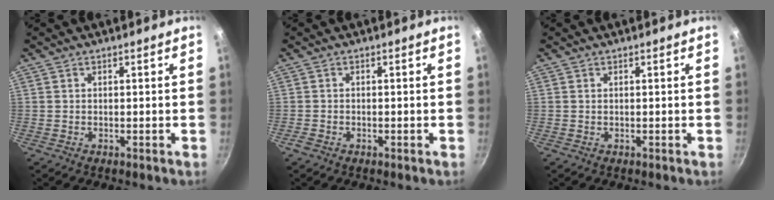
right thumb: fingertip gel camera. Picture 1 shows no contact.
{"total": 1.1, "force": [-0.7, 0.7, 0.4], "torque": [-0.013, 0.003, -0.013]}
{"total": 0.0}